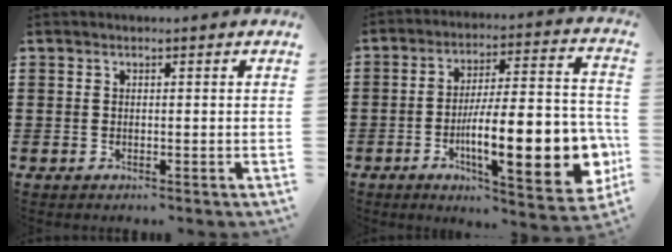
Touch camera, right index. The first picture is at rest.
{"total": 17.9, "force": [-5.2, 5.1, 16.4], "torque": [-0.260, -0.017, -0.082]}